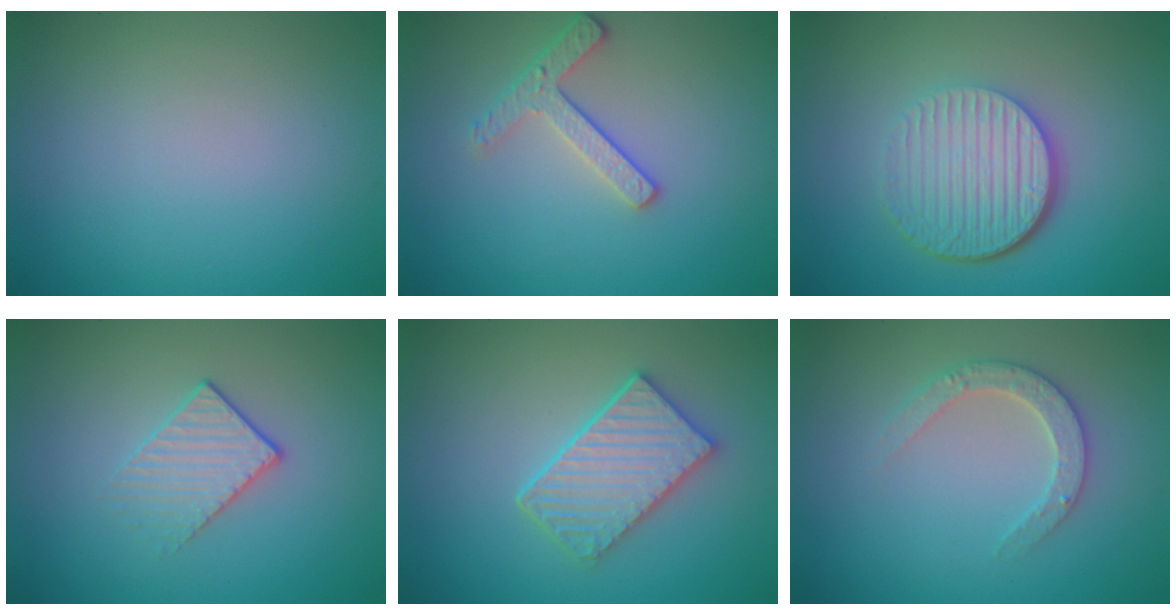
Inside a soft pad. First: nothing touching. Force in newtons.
{"total": 2.4, "press": 2.3, "slide": 0.8}
{"total": 6.1, "press": 4.2, "slide": 4.4}
{"total": 1.8, "press": 1.4, "slide": 1.1}
{"total": 4.3, "press": 3.8, "slide": 2.0}
{"total": 2.7, "press": 2.6, "slide": 0.5}